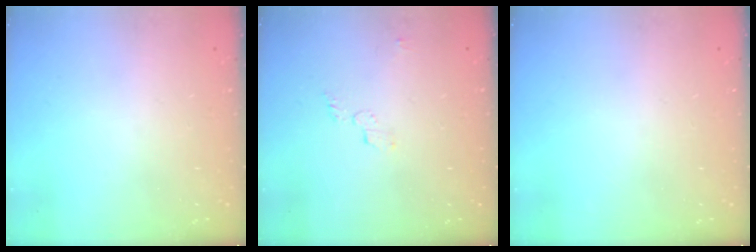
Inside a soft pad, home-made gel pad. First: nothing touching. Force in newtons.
{"total": 3.5, "press": 3.5, "slide": 0.1}
{"total": 0.0}